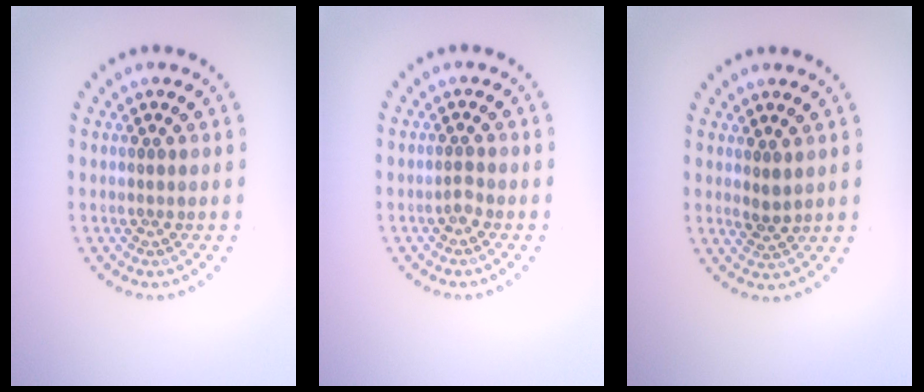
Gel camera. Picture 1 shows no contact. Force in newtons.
{"total": 0.9, "press": 0.6, "slide": 0.6}
{"total": 1.3, "press": 1.2, "slide": 0.6}